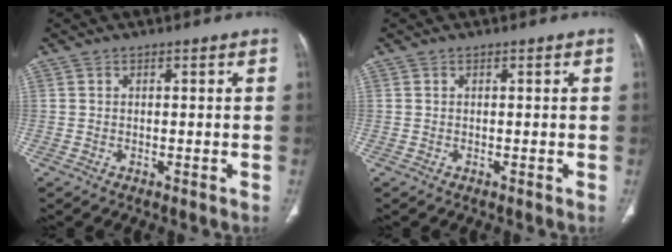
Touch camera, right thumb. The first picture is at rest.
{"total": 0.0}